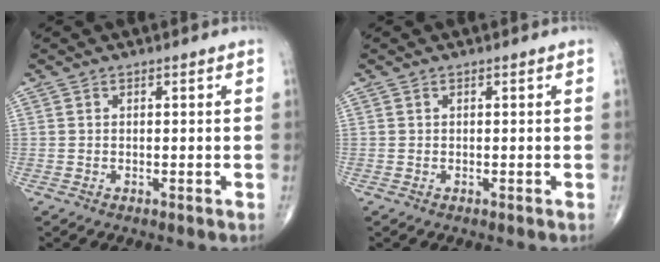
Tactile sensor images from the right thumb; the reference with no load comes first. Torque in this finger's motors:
{"motor_torque": [0.16, 0.03, 0.01, 0.10, 0.01]}